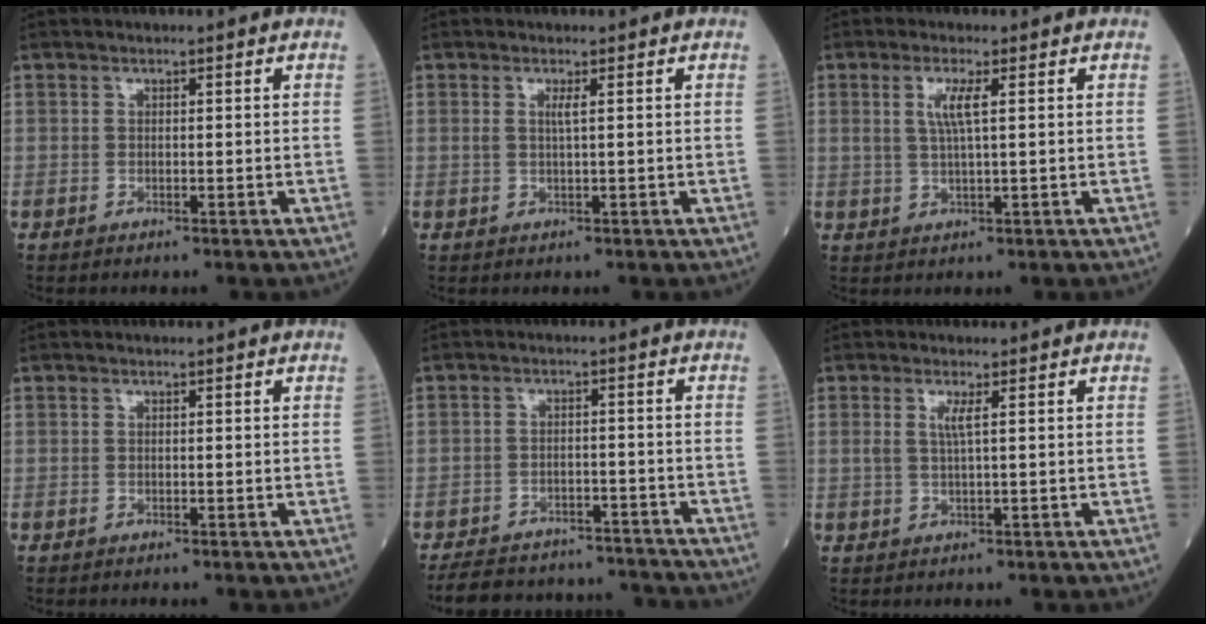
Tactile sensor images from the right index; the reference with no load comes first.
{"total": 1.2, "force": [0.4, -0.2, 1.1], "torque": [-0.028, -0.002, 0.006]}
{"total": 3.7, "force": [1.1, 0.1, 3.5], "torque": [-0.075, 0.000, 0.021]}
{"total": 0.0}
{"total": 15.2, "force": [-14.1, 4.5, 3.4], "torque": [-0.063, 0.017, -0.182]}
{"total": 2.0, "force": [0.6, -0.2, 1.8], "torque": [-0.045, -0.001, 0.011]}